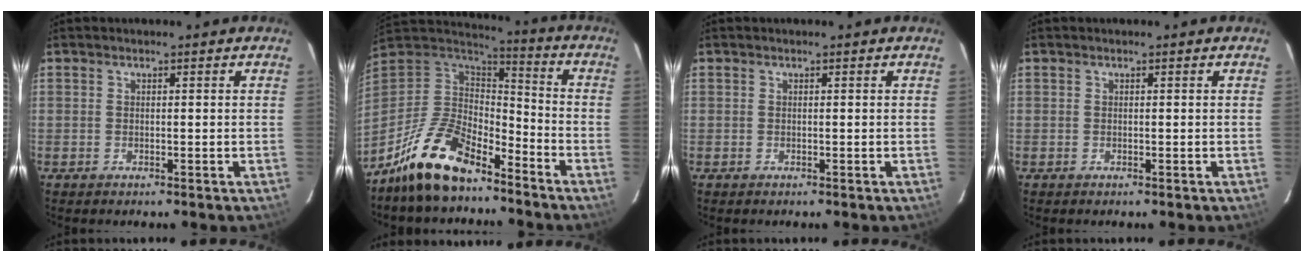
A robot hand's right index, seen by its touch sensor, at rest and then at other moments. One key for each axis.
{"total": 17.0, "fx": -12.4, "fy": 6.9, "fz": 9.4, "tx": -0.205, "ty": -0.001, "tz": -0.231}
{"total": 0.0}
{"total": 0.0}